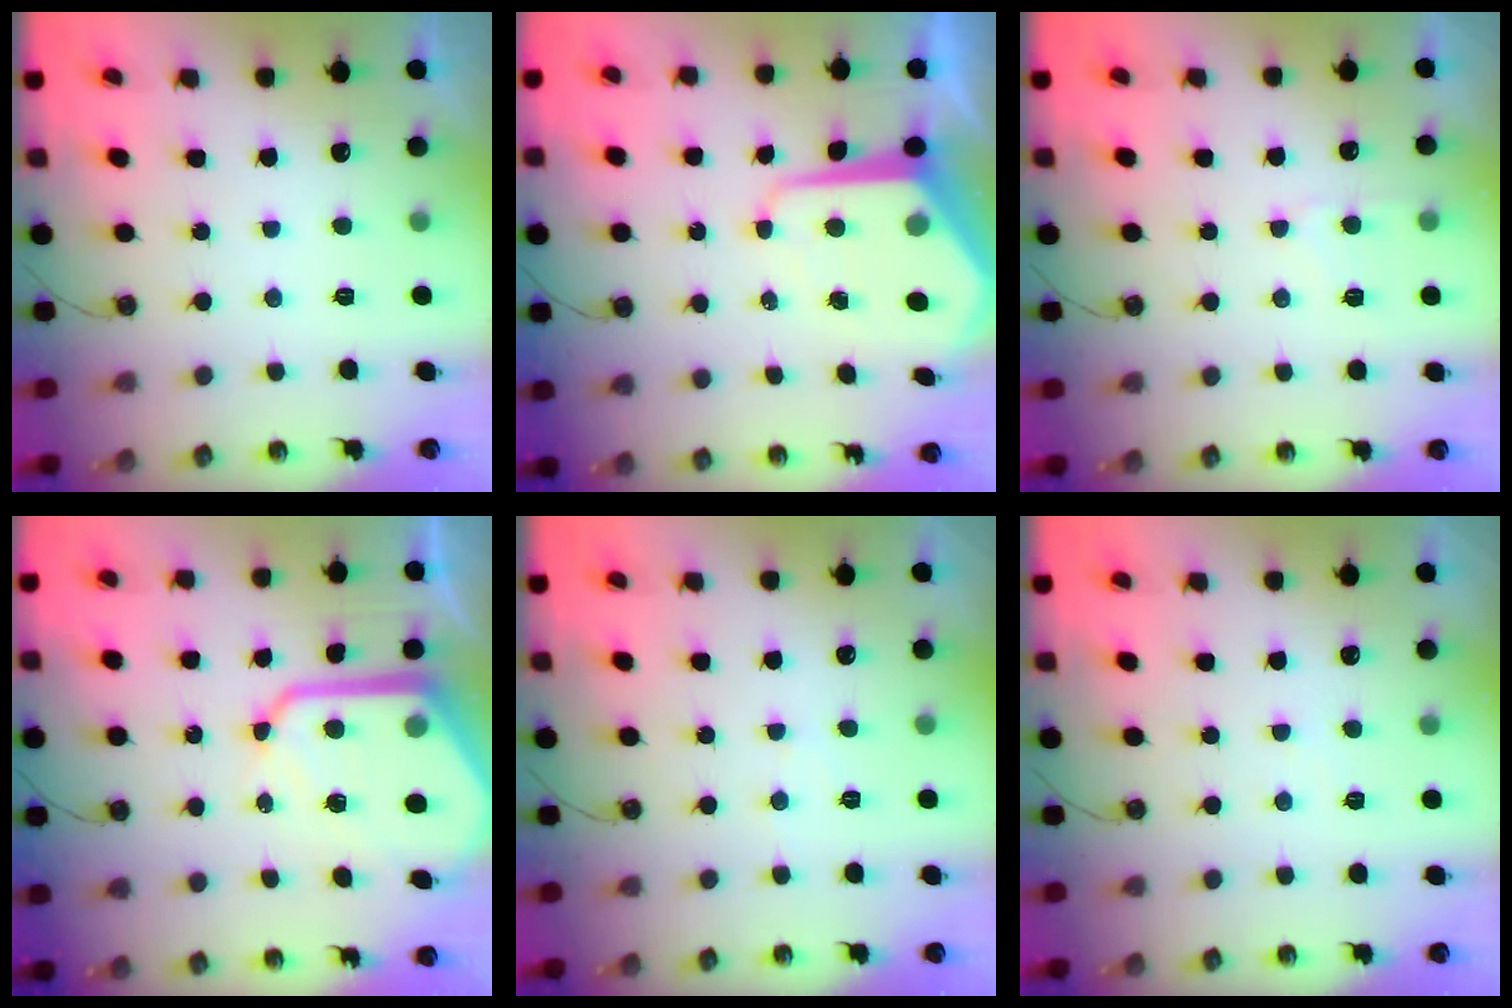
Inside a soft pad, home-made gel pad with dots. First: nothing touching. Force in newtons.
{"total": 10.6, "press": 10.6, "slide": 0.9}
{"total": 5.5, "press": 5.5, "slide": 0.6}
{"total": 17.6, "press": 17.5, "slide": 1.7}
{"total": 3.9, "press": 3.9, "slide": 0.6}
{"total": 2.6, "press": 2.6, "slide": 0.4}